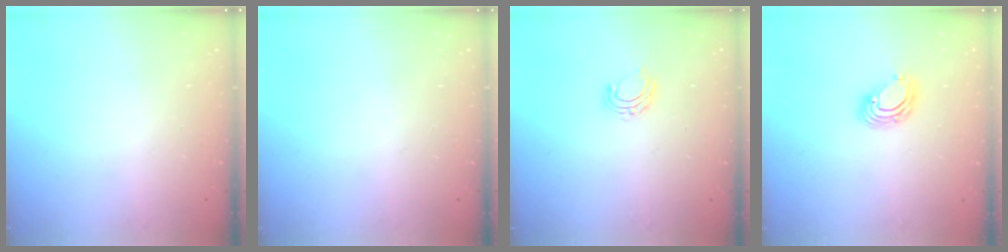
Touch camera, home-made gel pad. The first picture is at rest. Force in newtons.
{"total": 0.0}
{"total": 5.9, "press": 5.9, "slide": 0.4}
{"total": 5.8, "press": 5.7, "slide": 0.8}